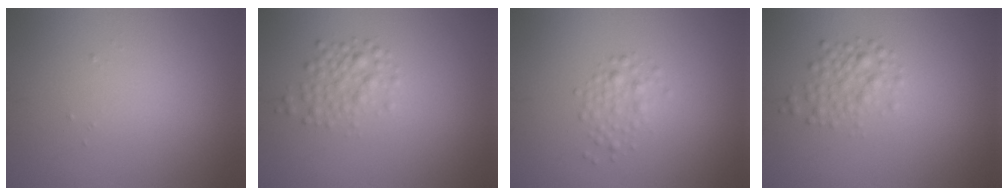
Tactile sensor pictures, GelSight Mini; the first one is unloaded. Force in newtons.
{"total": 2.2, "press": 2.2, "slide": 0.1}
{"total": 1.6, "press": 1.6, "slide": 0.0}
{"total": 2.2, "press": 2.2, "slide": 0.1}